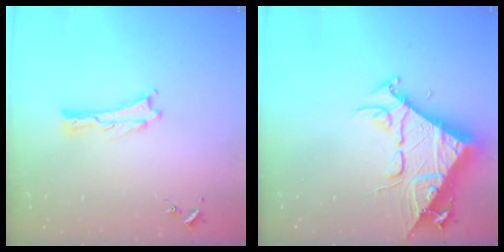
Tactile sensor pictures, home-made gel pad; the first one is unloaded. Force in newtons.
{"total": 10.1, "press": 10.1, "slide": 0.9}